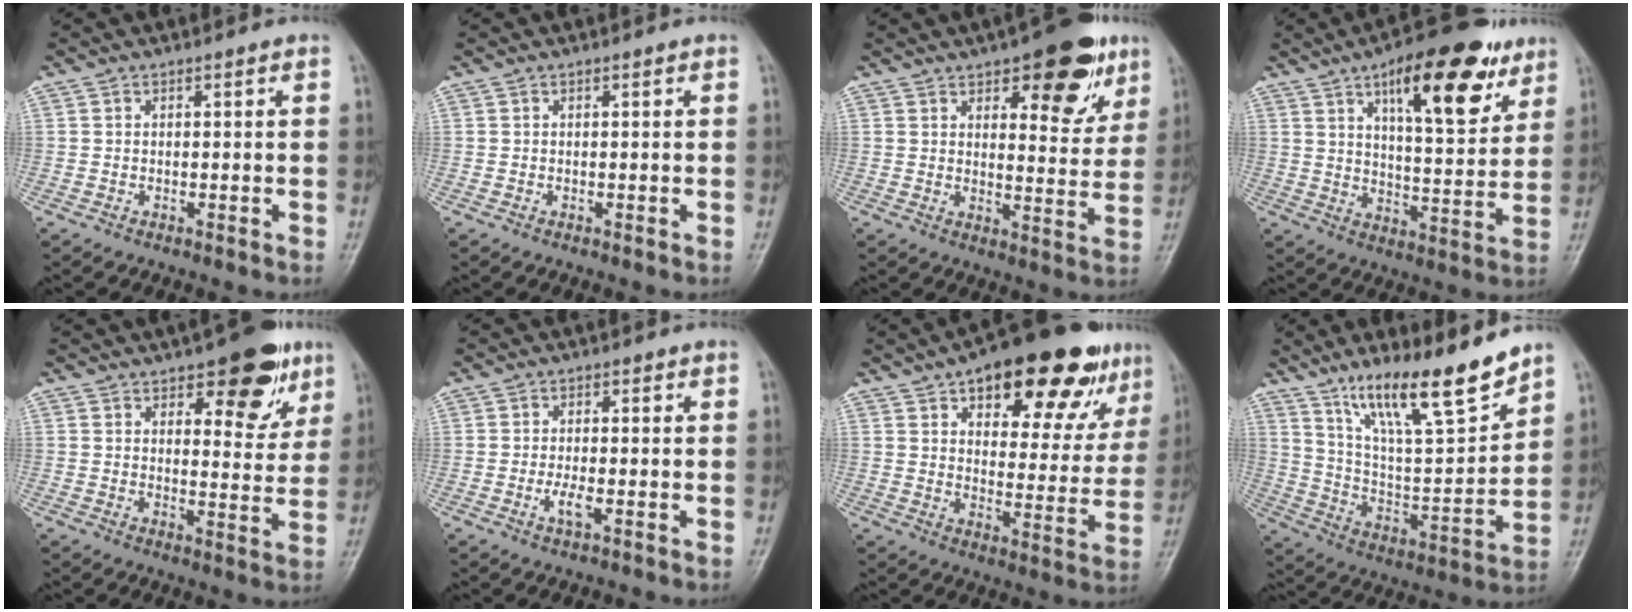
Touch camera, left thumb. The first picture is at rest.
{"total": 0.0}
{"total": 14.2, "force": [7.8, 6.0, 10.3], "torque": [-0.088, -0.032, 0.104]}
{"total": 19.1, "force": [10.3, 7.0, 14.5], "torque": [-0.172, -0.036, 0.155]}
{"total": 11.9, "force": [6.8, 5.2, 8.3], "torque": [-0.066, -0.031, 0.088]}
{"total": 2.9, "force": [-0.9, 1.1, 2.6], "torque": [-0.051, -0.003, -0.020]}
{"total": 23.6, "force": [13.9, 10.0, 16.2], "torque": [-0.180, -0.022, 0.199]}
{"total": 18.1, "force": [13.2, 3.6, 11.9], "torque": [-0.169, -0.078, 0.238]}